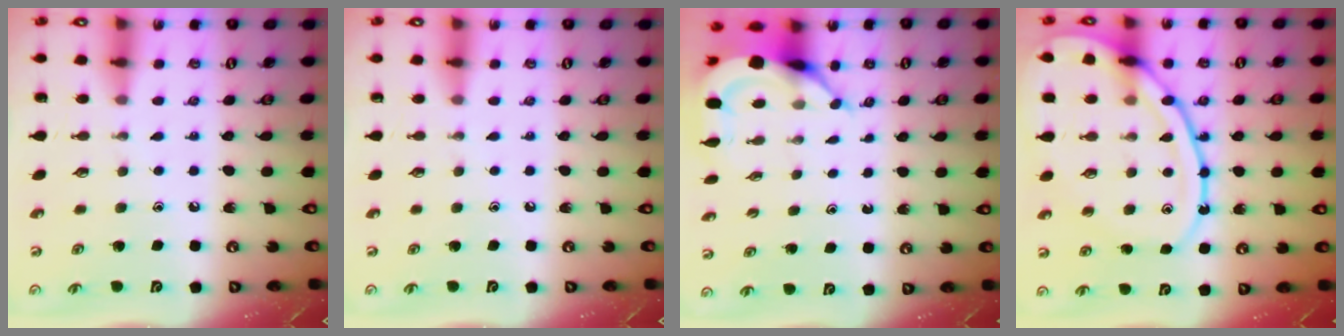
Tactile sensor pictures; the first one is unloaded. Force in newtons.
{"total": 0.0}
{"total": 5.4, "press": 5.4, "slide": 0.5}
{"total": 17.4, "press": 17.3, "slide": 1.7}